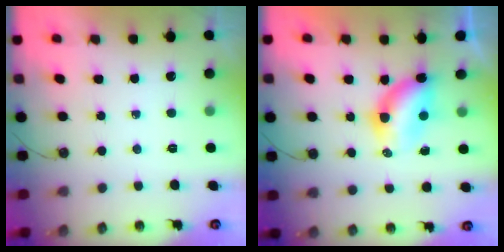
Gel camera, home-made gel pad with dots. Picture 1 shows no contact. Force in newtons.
{"total": 6.7, "press": 6.5, "slide": 1.9}